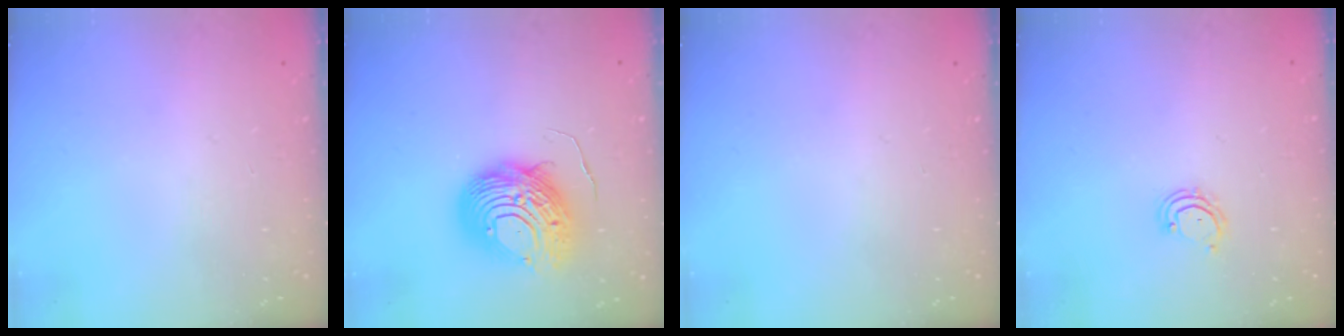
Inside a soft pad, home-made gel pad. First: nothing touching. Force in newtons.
{"total": 13.2, "press": 13.1, "slide": 1.5}
{"total": 0.0}
{"total": 3.5, "press": 3.5, "slide": 0.2}